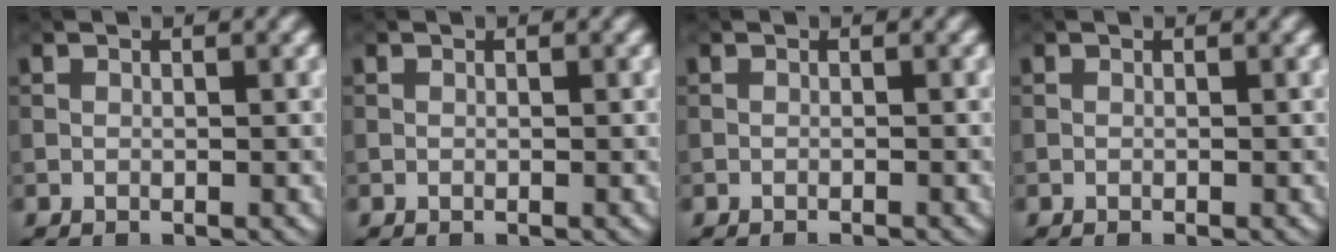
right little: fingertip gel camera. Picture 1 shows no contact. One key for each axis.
{"total": 0.0}
{"total": 1.1, "fx": -0.8, "fy": 0.2, "fz": 0.7, "tx": -0.010, "ty": -0.007, "tz": -0.013}
{"total": 0.8, "fx": -0.3, "fy": 0.2, "fz": 0.7, "tx": -0.010, "ty": -0.001, "tz": -0.006}